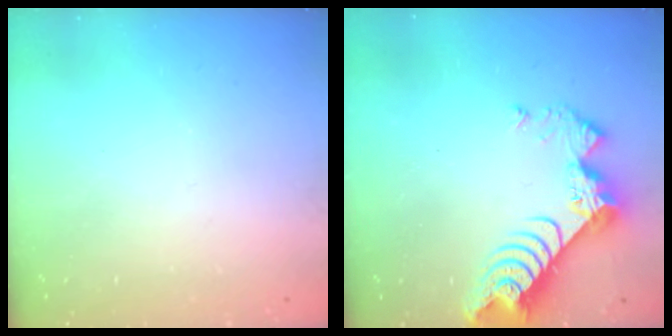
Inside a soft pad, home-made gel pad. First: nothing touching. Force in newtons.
{"total": 9.9, "press": 9.9, "slide": 0.8}